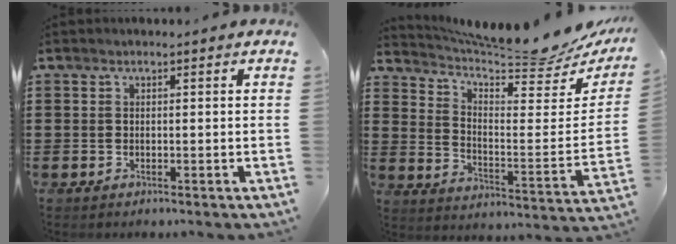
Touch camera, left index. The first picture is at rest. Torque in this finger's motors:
{"motor_torque": [2.14, 0.00, 0.05, 0.06]}